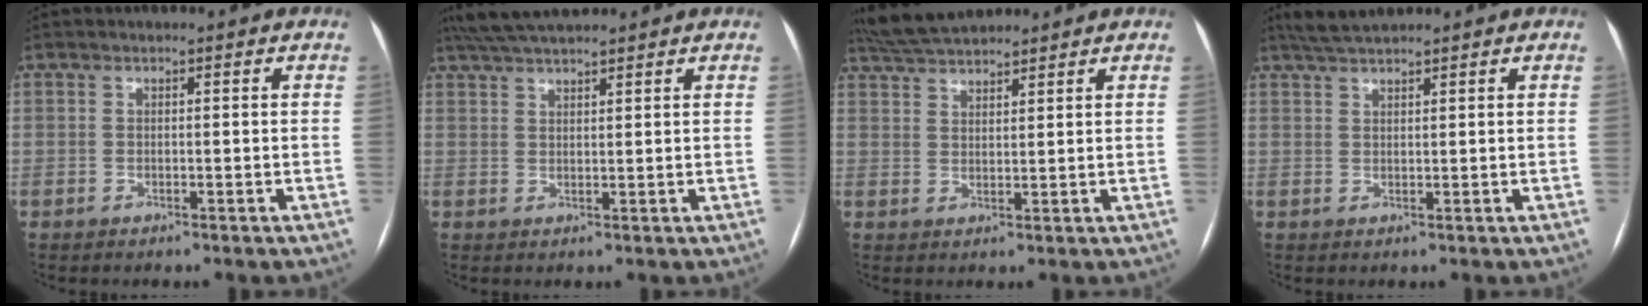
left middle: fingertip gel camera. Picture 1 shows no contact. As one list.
[{"total": 6.7, "force": [6.0, 0.5, 3.0], "torque": [-0.056, 0.036, 0.108]}, {"total": 6.9, "force": [6.4, 0.8, 2.2], "torque": [-0.048, 0.032, 0.121]}, {"total": 3.4, "force": [3.1, -0.1, 1.4], "torque": [-0.031, 0.017, 0.062]}]